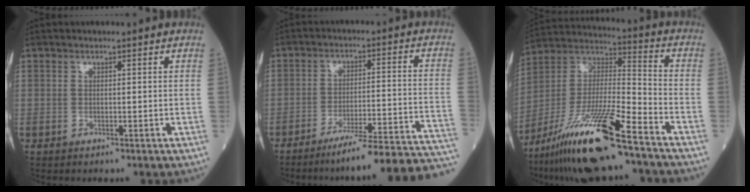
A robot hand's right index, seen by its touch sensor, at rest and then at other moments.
{"total": 20.6, "force": [-18.4, -1.2, 9.2], "torque": [-0.061, 0.000, -0.250]}
{"total": 19.6, "force": [-13.1, 1.6, 14.5], "torque": [-0.303, -0.030, -0.238]}